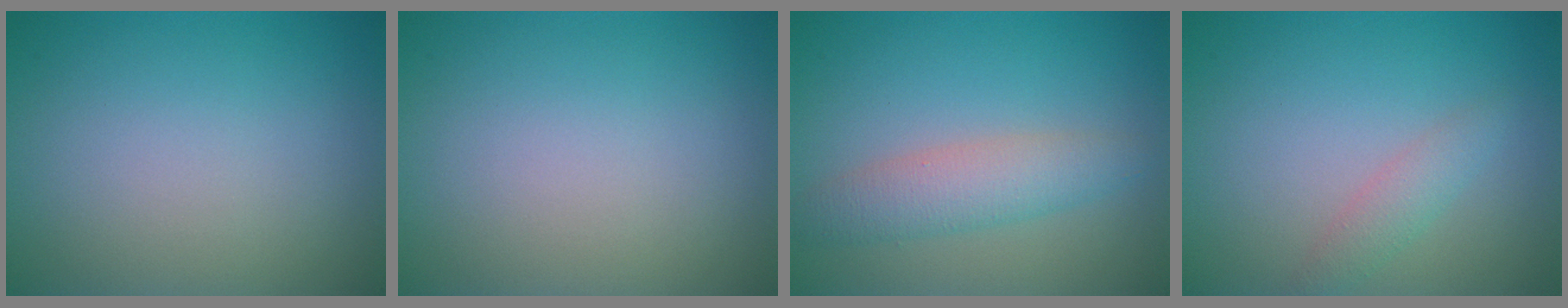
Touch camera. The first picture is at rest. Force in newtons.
{"total": 0.0}
{"total": 3.4, "press": 3.4, "slide": 0.0}
{"total": 1.6, "press": 1.6, "slide": 0.1}